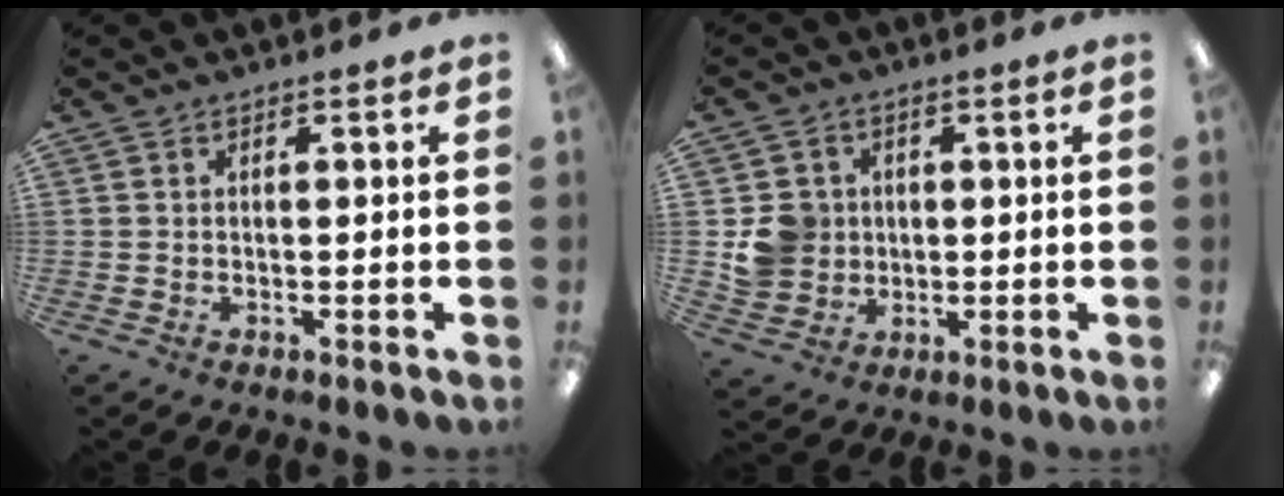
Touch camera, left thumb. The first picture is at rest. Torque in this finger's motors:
{"motor_torque": [-0.03, 0.09, 0.20, -0.20, 0.03]}